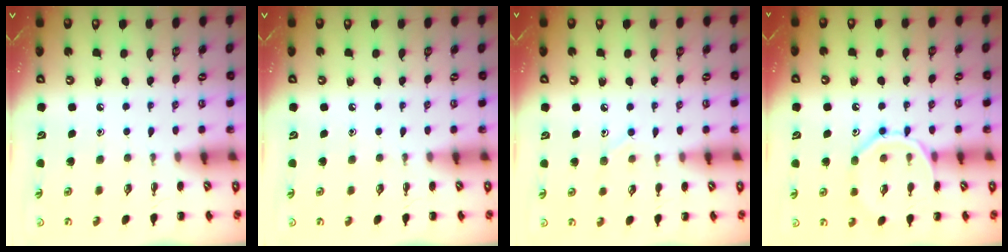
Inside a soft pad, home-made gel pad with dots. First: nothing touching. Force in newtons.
{"total": 0.0}
{"total": 6.2, "press": 5.8, "slide": 2.0}
{"total": 11.9, "press": 11.9, "slide": 0.3}